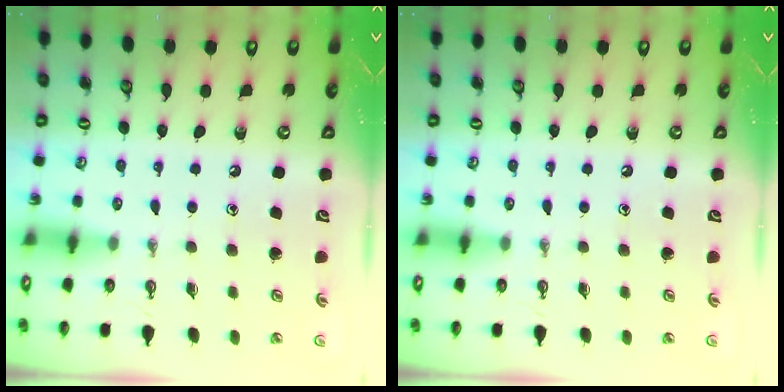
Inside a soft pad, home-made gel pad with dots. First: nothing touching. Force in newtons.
{"total": 0.0}